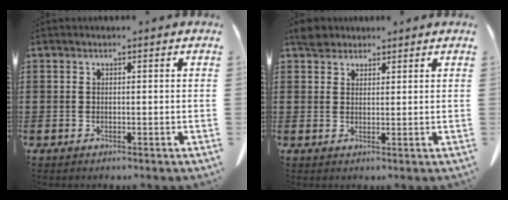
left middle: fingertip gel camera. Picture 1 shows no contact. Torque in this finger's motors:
{"motor_torque": [0.07, 0.04, 0.03, 0.00]}